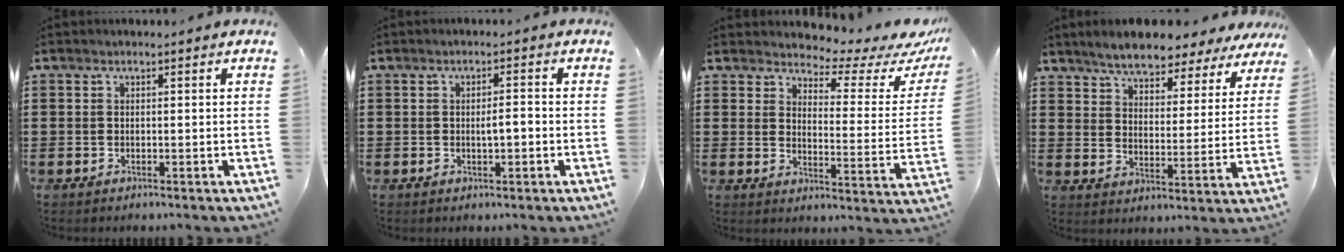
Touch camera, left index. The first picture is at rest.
{"total": 2.3, "force": [-0.4, 0.6, 2.2], "torque": [-0.041, 0.003, -0.008]}
{"total": 4.0, "force": [3.7, 0.9, 1.3], "torque": [-0.034, -0.034, 0.055]}
{"total": 6.2, "force": [6.0, 0.9, 1.6], "torque": [-0.061, -0.030, 0.103]}